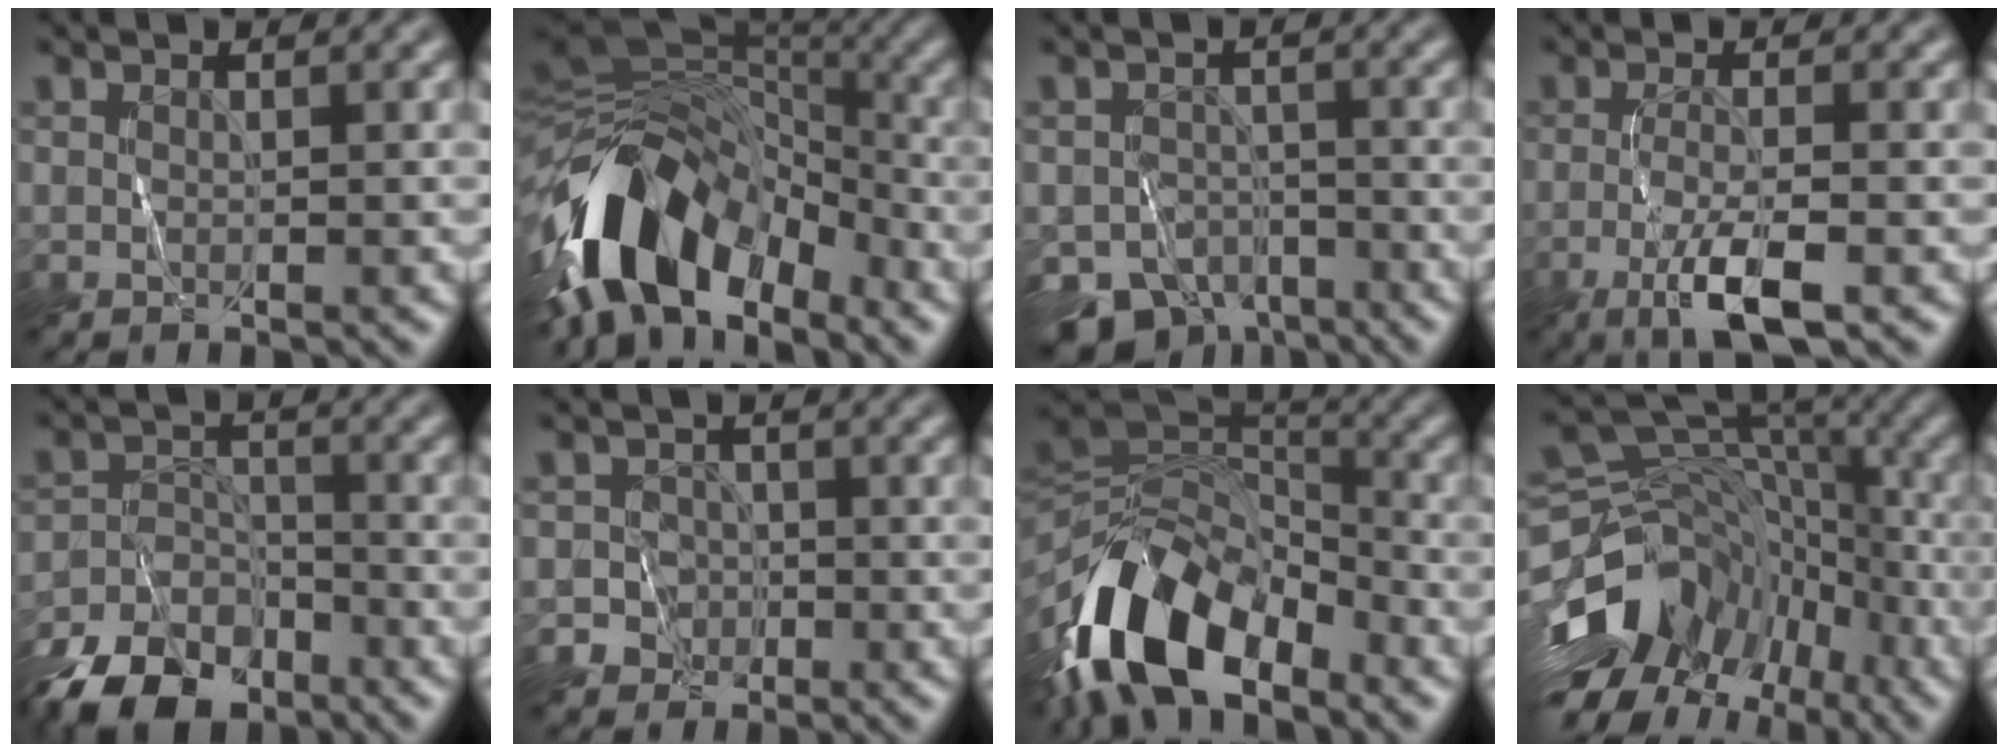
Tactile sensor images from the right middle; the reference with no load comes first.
{"total": 12.4, "force": [-6.4, 7.0, 7.9], "torque": [-0.140, 0.012, -0.126]}
{"total": 7.3, "force": [-5.4, 4.1, 2.7], "torque": [-0.044, -0.024, -0.087]}
{"total": 4.3, "force": [-1.9, 0.7, 3.8], "torque": [-0.077, -0.003, -0.039]}
{"total": 9.9, "force": [-7.7, 5.0, 3.6], "torque": [-0.066, -0.018, -0.137]}
{"total": 3.6, "force": [-1.9, 3.0, 0.0], "torque": [0.037, 0.000, -0.041]}
{"total": 11.6, "force": [-6.9, 5.7, 7.4], "torque": [-0.134, 0.001, -0.136]}
{"total": 12.6, "force": [-6.1, 8.8, 6.8], "torque": [-0.120, 0.018, -0.098]}